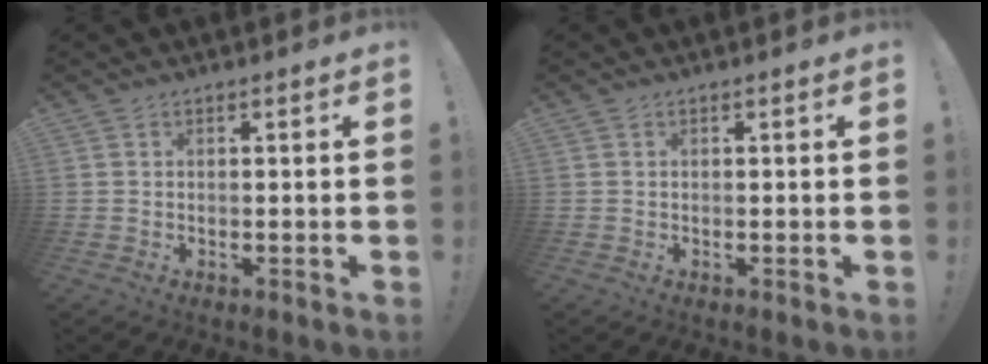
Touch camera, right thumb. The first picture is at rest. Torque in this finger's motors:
{"motor_torque": [0.00, 0.00, -0.09, 0.09, 0.00]}